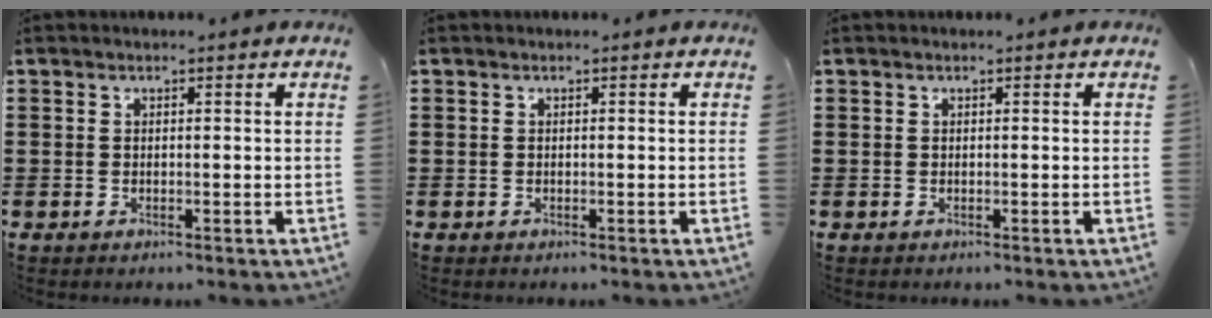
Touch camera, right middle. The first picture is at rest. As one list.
[{"total": 0.0}, {"total": 0.0}]